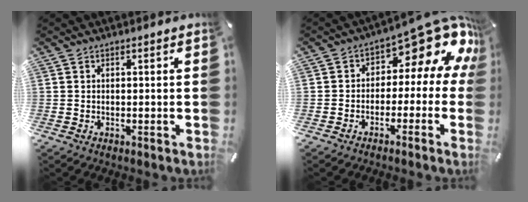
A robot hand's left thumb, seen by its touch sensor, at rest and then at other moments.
{"total": 13.5, "force": [7.1, 6.5, 9.5], "torque": [-0.126, -0.061, 0.112]}